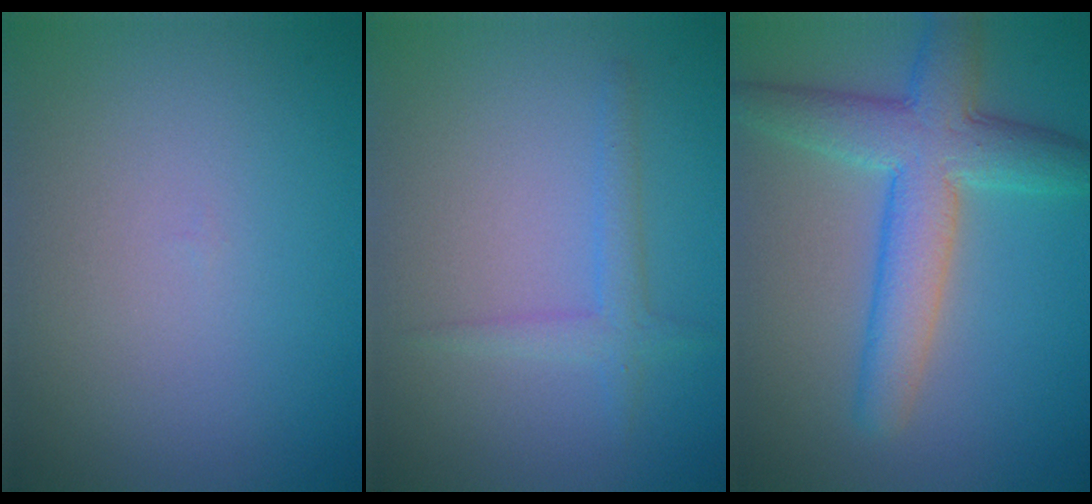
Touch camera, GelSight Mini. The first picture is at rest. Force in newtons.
{"total": 1.7, "press": 1.7, "slide": 0.0}
{"total": 5.5, "press": 5.5, "slide": 0.4}